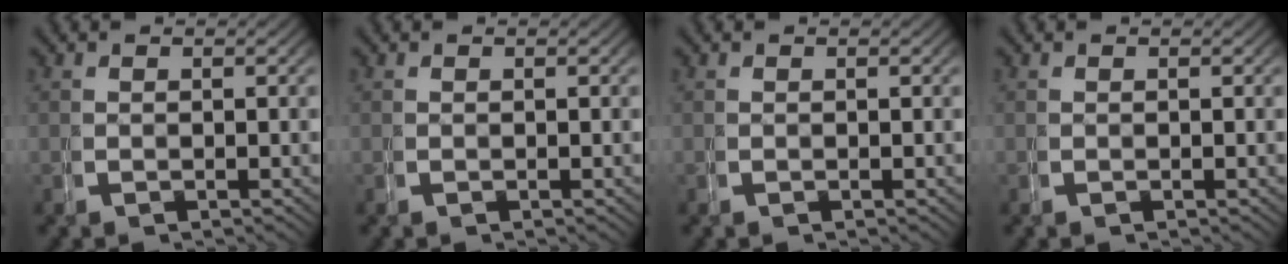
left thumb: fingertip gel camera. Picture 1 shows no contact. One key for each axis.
{"total": 0.0}
{"total": 0.0}
{"total": 0.0}